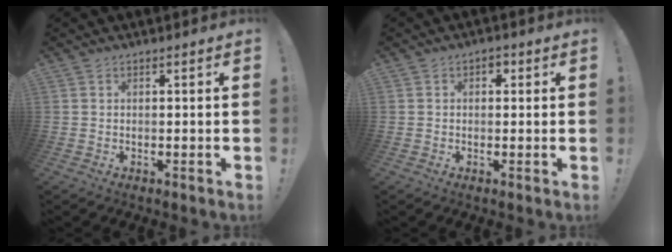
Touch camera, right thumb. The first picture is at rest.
{"total": 1.9, "force": [0.1, 1.5, 1.2], "torque": [-0.015, 0.002, -0.003]}